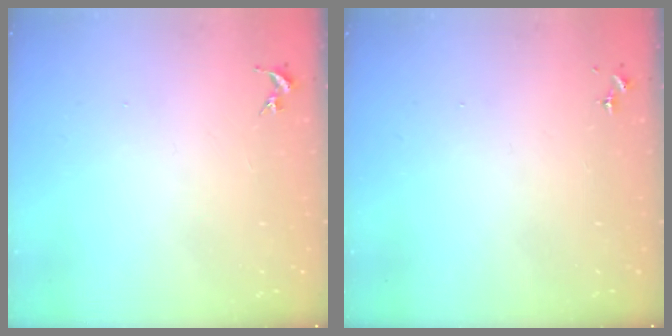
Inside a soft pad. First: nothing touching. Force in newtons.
{"total": 0.0}